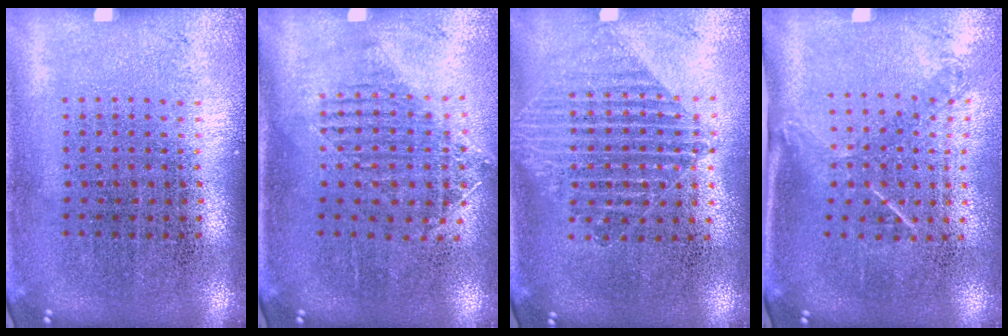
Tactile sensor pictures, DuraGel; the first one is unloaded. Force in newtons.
{"total": 1.2, "press": 1.1, "slide": 0.6}
{"total": 1.5, "press": 1.3, "slide": 0.8}
{"total": 1.4, "press": 1.0, "slide": 1.1}